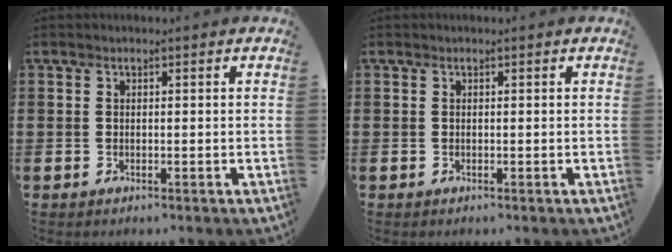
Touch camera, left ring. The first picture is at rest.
{"total": 0.0}